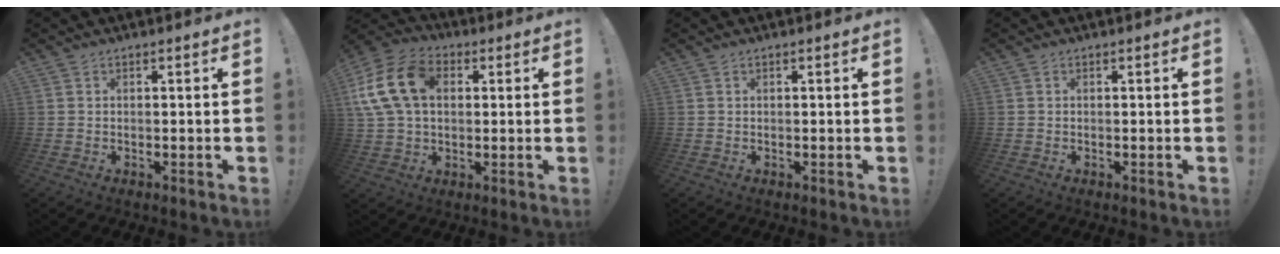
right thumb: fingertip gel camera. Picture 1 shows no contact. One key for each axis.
{"total": 17.1, "fx": 4.1, "fy": 12.2, "fz": 11.2, "tx": -0.215, "ty": 0.007, "tz": 0.079}
{"total": 0.0}
{"total": 0.0}